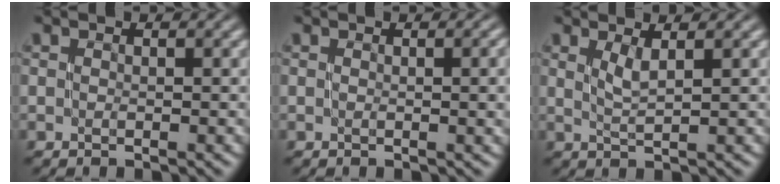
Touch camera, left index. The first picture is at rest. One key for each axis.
{"total": 3.2, "fx": 0.1, "fy": 1.2, "fz": 3.0, "tx": -0.028, "ty": 0.007, "tz": -0.001}
{"total": 1.6, "fx": 0.9, "fy": 0.3, "fz": 1.3, "tx": -0.024, "ty": 0.002, "tz": 0.019}